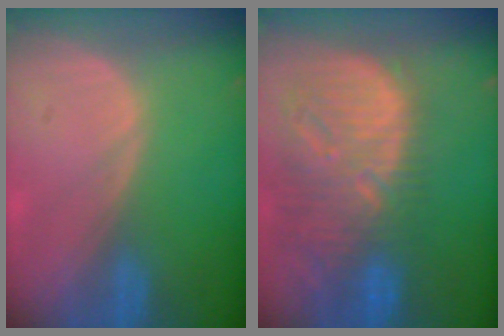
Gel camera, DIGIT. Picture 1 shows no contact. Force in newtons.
{"total": 13.4, "press": 11.5, "slide": 7.0}